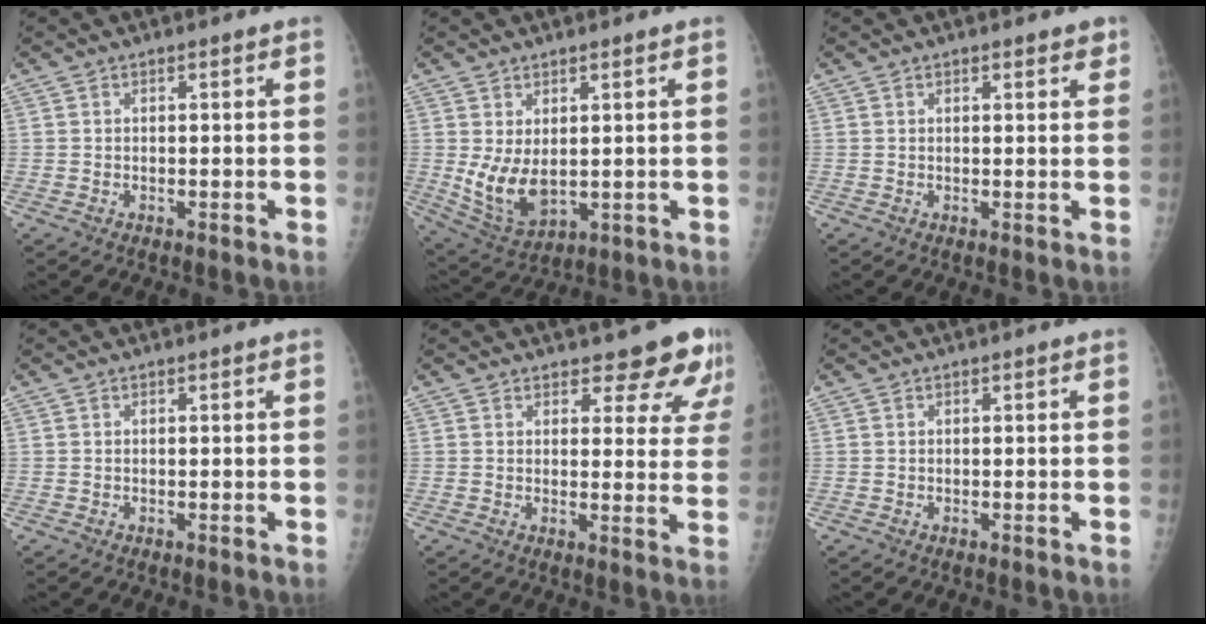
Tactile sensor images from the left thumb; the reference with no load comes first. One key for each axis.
{"total": 8.5, "fx": 0.8, "fy": 4.8, "fz": 7.0, "tx": -0.121, "ty": -0.023, "tz": 0.036}
{"total": 2.6, "fx": 1.8, "fy": 1.0, "fz": 1.6, "tx": -0.009, "ty": -0.005, "tz": 0.020}
{"total": 0.0}
{"total": 9.2, "fx": 7.8, "fy": 3.3, "fz": 3.5, "tx": -0.005, "ty": -0.049, "tz": 0.078}
{"total": 0.0}